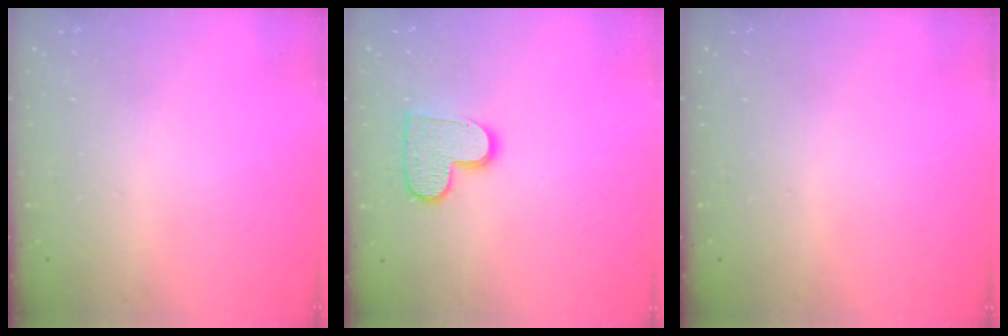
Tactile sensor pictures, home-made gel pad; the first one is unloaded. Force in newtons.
{"total": 10.5, "press": 10.5, "slide": 0.5}
{"total": 0.0}